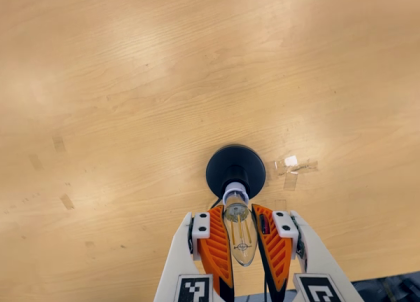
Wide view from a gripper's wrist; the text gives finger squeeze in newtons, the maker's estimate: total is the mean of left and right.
{"total": 21.9, "left": 22.3, "right": 21.5}